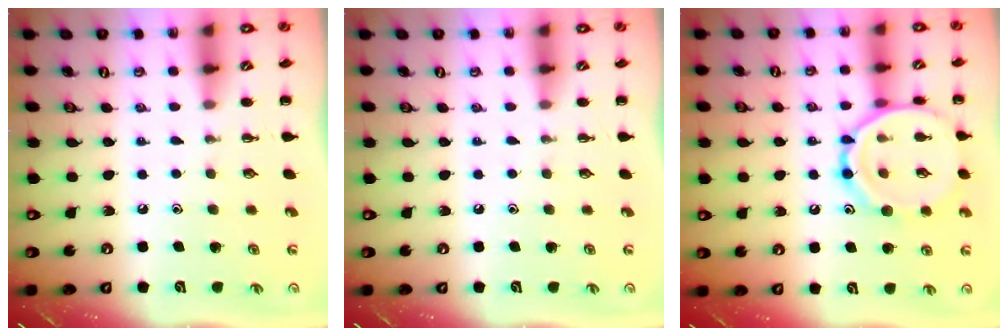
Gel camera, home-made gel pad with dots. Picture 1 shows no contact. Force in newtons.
{"total": 0.0}
{"total": 15.1, "press": 15.0, "slide": 0.9}